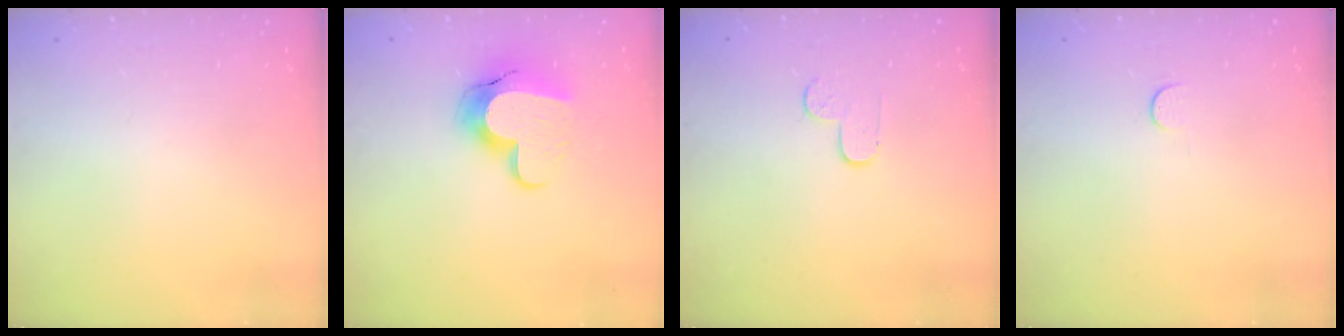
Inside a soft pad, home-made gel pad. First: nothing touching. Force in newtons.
{"total": 13.7, "press": 13.6, "slide": 1.0}
{"total": 3.7, "press": 3.6, "slide": 0.4}
{"total": 2.8, "press": 2.8, "slide": 0.4}